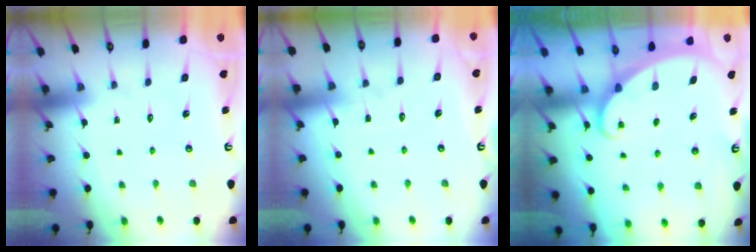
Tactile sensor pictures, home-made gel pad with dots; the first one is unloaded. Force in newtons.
{"total": 2.5, "press": 2.5, "slide": 0.3}
{"total": 1.9, "press": 1.9, "slide": 0.1}